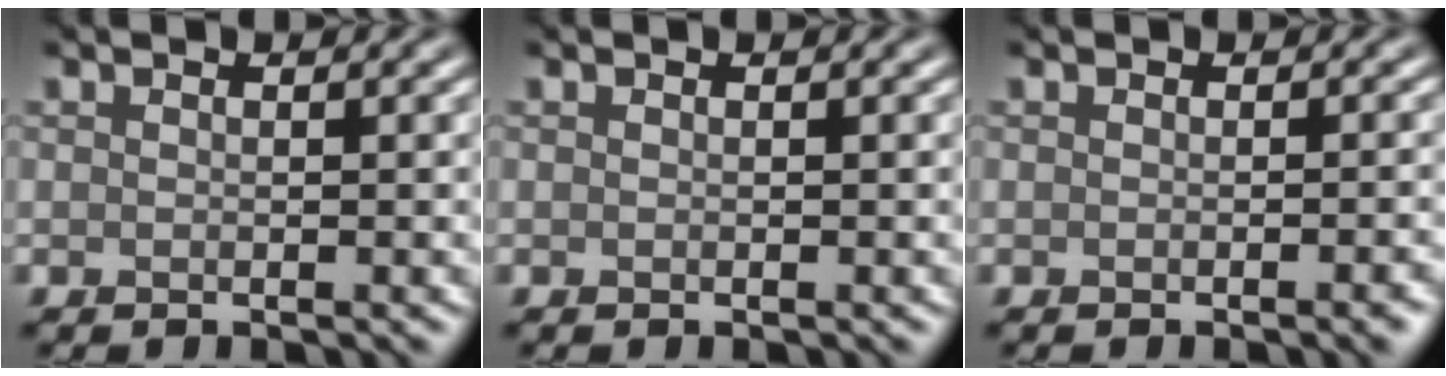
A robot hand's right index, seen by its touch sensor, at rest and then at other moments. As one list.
[{"total": 0.0}, {"total": 1.7, "force": [-0.6, 0.5, 1.6], "torque": [-0.010, 0.002, -0.008]}]